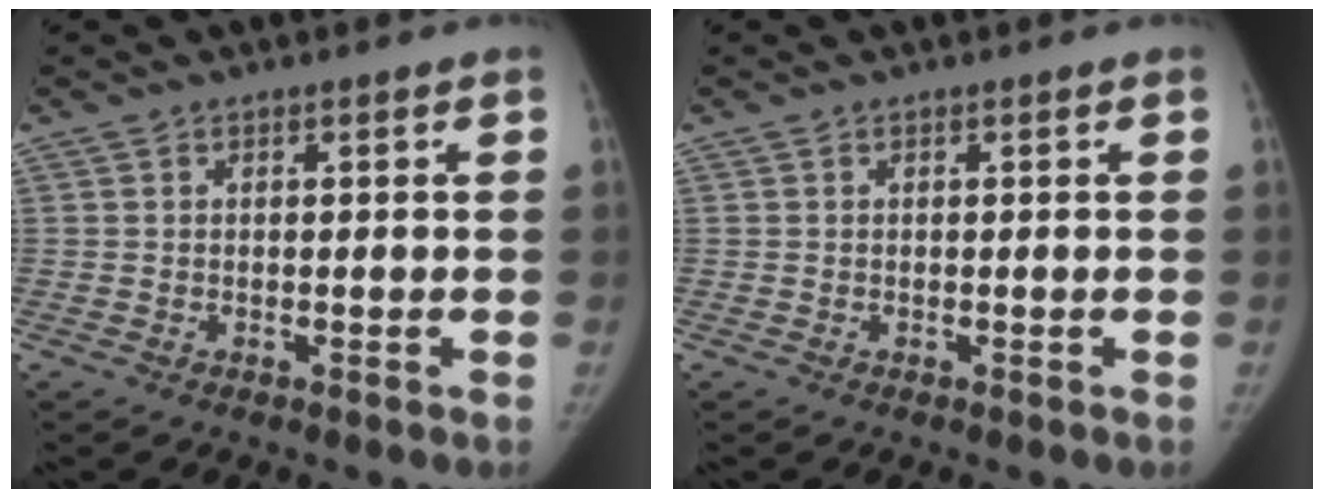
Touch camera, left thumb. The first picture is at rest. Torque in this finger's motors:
{"motor_torque": [0.02, 0.01, -0.06, -0.13, 0.02]}